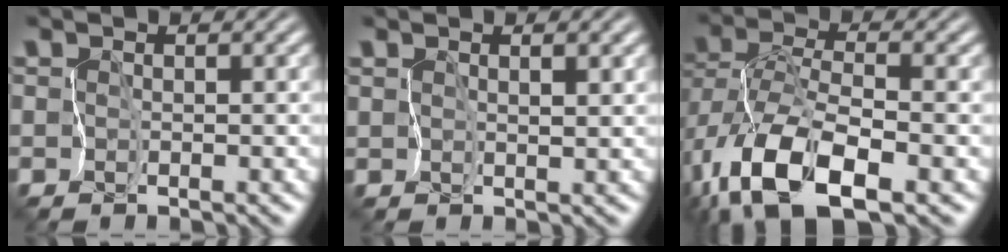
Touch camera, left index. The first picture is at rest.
{"total": 1.3, "force": [1.0, 0.1, 0.8], "torque": [-0.009, 0.002, 0.027]}
{"total": 10.1, "force": [-4.8, 4.3, 7.8], "torque": [-0.163, -0.007, -0.086]}